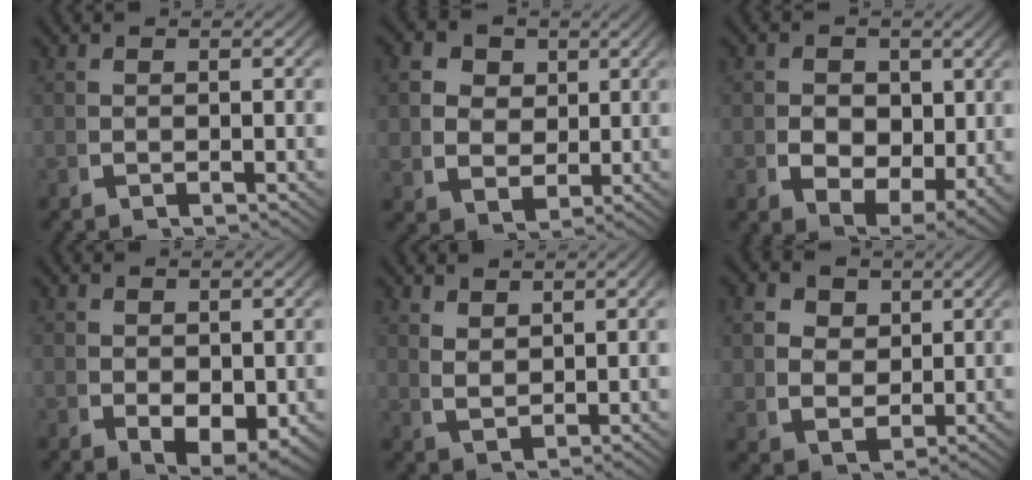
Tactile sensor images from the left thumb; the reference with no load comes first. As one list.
[{"total": 6.2, "force": [1.4, 5.1, 3.2], "torque": [-0.076, -0.027, 0.035]}, {"total": 7.6, "force": [-1.1, 5.7, 5.0], "torque": [-0.100, -0.051, 0.006]}, {"total": 4.4, "force": [-0.7, 3.0, 3.2], "torque": [-0.067, -0.035, 0.010]}, {"total": 2.5, "force": [2.2, 0.5, 1.2], "torque": [-0.020, -0.001, 0.053]}, {"total": 5.4, "force": [1.5, 4.4, 2.9], "torque": [-0.066, -0.024, 0.039]}]